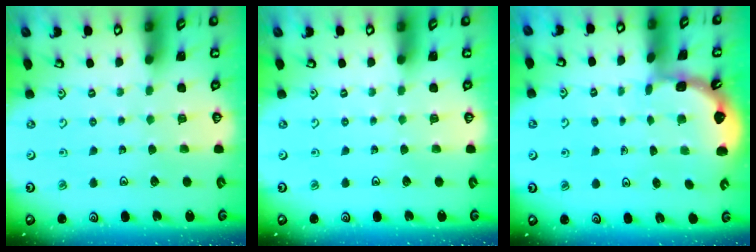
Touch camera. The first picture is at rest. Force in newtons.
{"total": 0.0}
{"total": 1.1, "press": 1.1, "slide": 0.1}